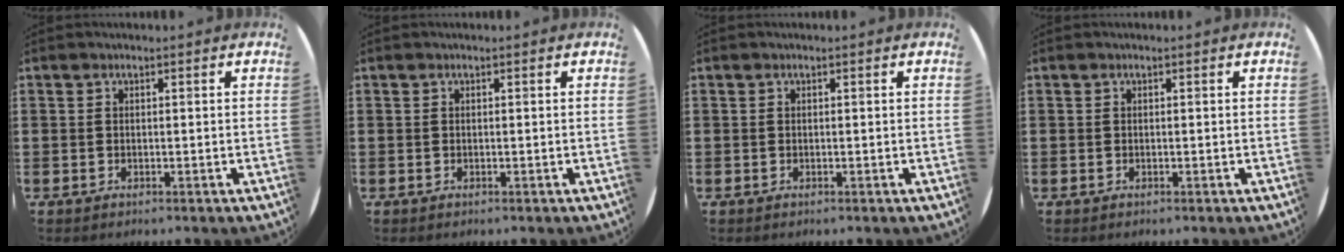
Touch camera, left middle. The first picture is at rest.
{"total": 0.0}
{"total": 0.0}
{"total": 0.0}